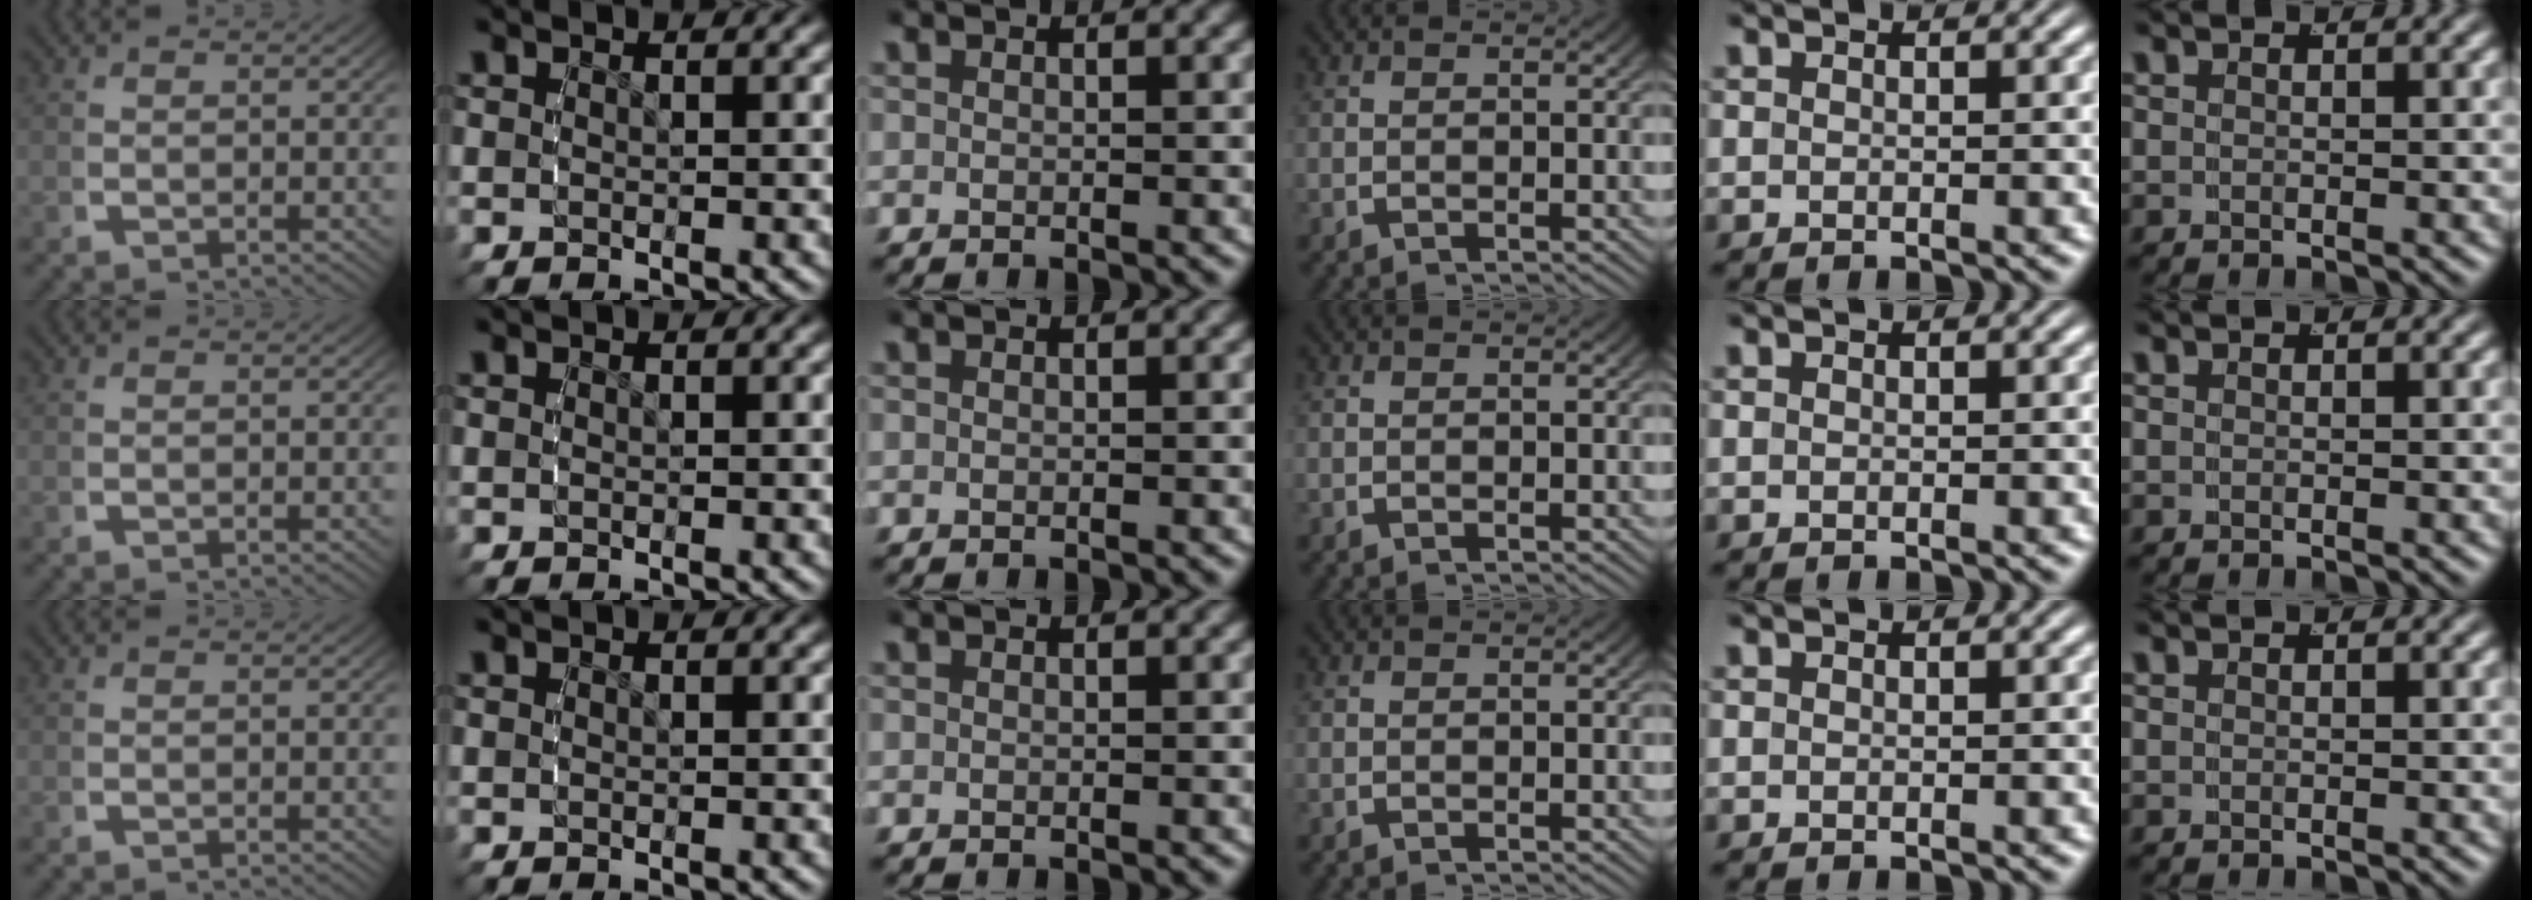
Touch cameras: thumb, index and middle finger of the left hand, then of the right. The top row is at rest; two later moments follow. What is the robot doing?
{"motion": "reach", "object": "jewelry box"}